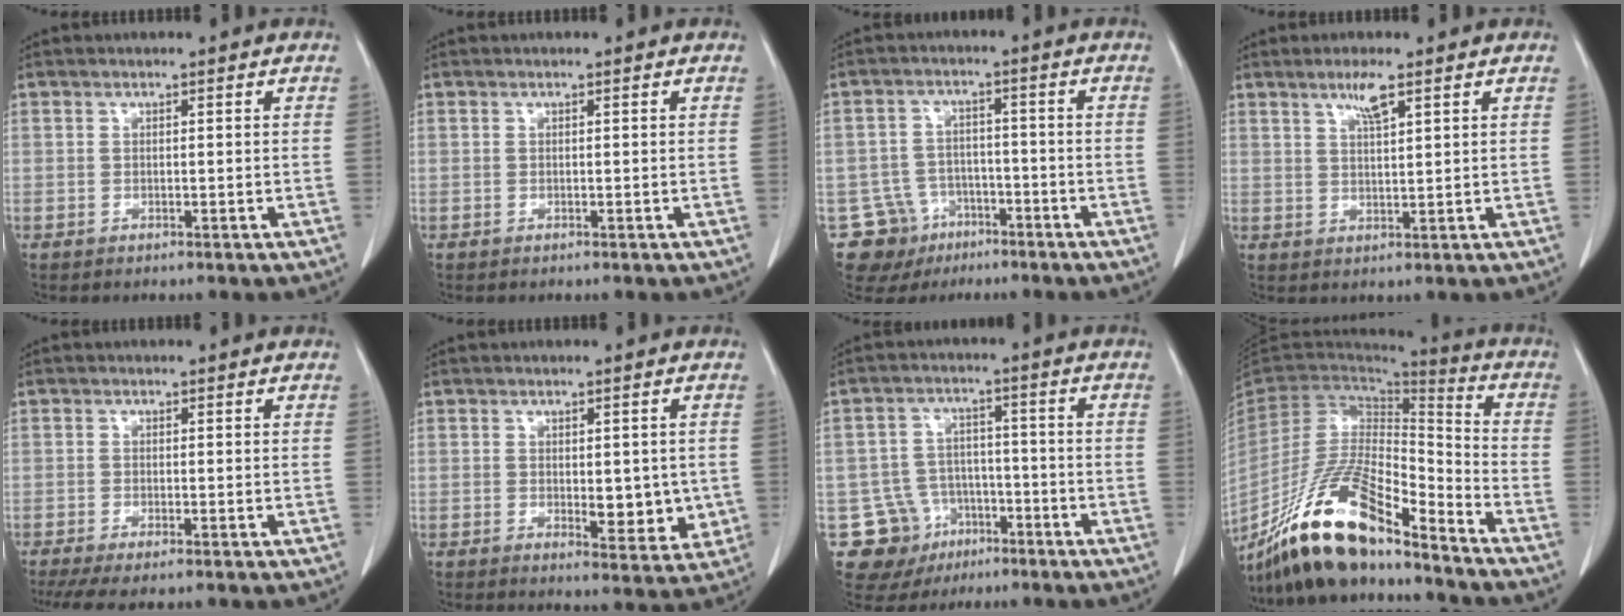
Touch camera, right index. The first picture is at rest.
{"total": 0.0}
{"total": 8.4, "force": [-4.7, 7.0, 0.7], "torque": [-0.016, 0.015, -0.066]}
{"total": 3.6, "force": [2.2, 0.2, 2.8], "torque": [-0.054, -0.001, 0.042]}
{"total": 5.6, "force": [-4.4, 0.7, 3.5], "torque": [-0.050, -0.011, -0.070]}
{"total": 5.9, "force": [-0.5, 2.8, 5.2], "torque": [-0.056, -0.011, 0.001]}
{"total": 10.5, "force": [-5.1, 9.1, 1.4], "torque": [-0.035, 0.029, -0.067]}
{"total": 19.7, "force": [-15.3, 4.0, 11.8], "torque": [-0.238, -0.014, -0.285]}